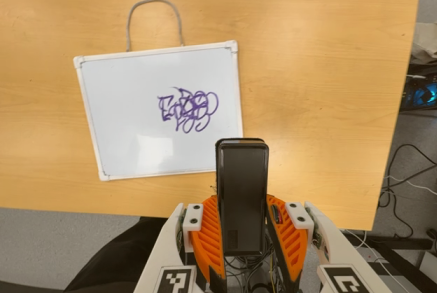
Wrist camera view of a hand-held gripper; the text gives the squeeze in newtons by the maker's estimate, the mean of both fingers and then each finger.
{"total": 4.0, "left": 2.6, "right": 5.5}